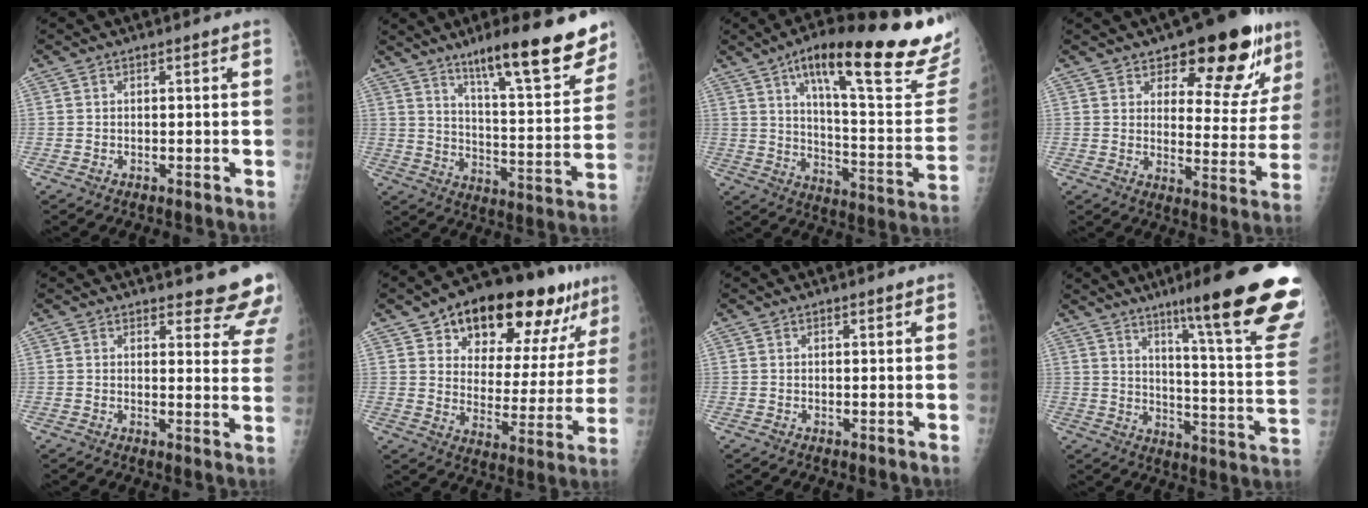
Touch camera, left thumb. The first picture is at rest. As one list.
[{"total": 19.8, "force": [13.7, 3.9, 13.8], "torque": [-0.165, -0.076, 0.213]}, {"total": 28.6, "force": [18.7, 5.8, 20.8], "torque": [-0.272, -0.068, 0.269]}, {"total": 17.5, "force": [10.8, 7.8, 11.3], "torque": [-0.083, -0.059, 0.148]}, {"total": 11.1, "force": [10.5, 2.7, 2.3], "torque": [0.019, -0.082, 0.095]}, {"total": 23.4, "force": [14.2, 10.8, 15.1], "torque": [-0.169, -0.032, 0.212]}, {"total": 0.6, "force": [0.5, 0.2, 0.3], "torque": [-0.005, -0.003, 0.007]}, {"total": 25.6, "force": [16.5, 2.3, 19.5], "torque": [-0.230, -0.087, 0.229]}]